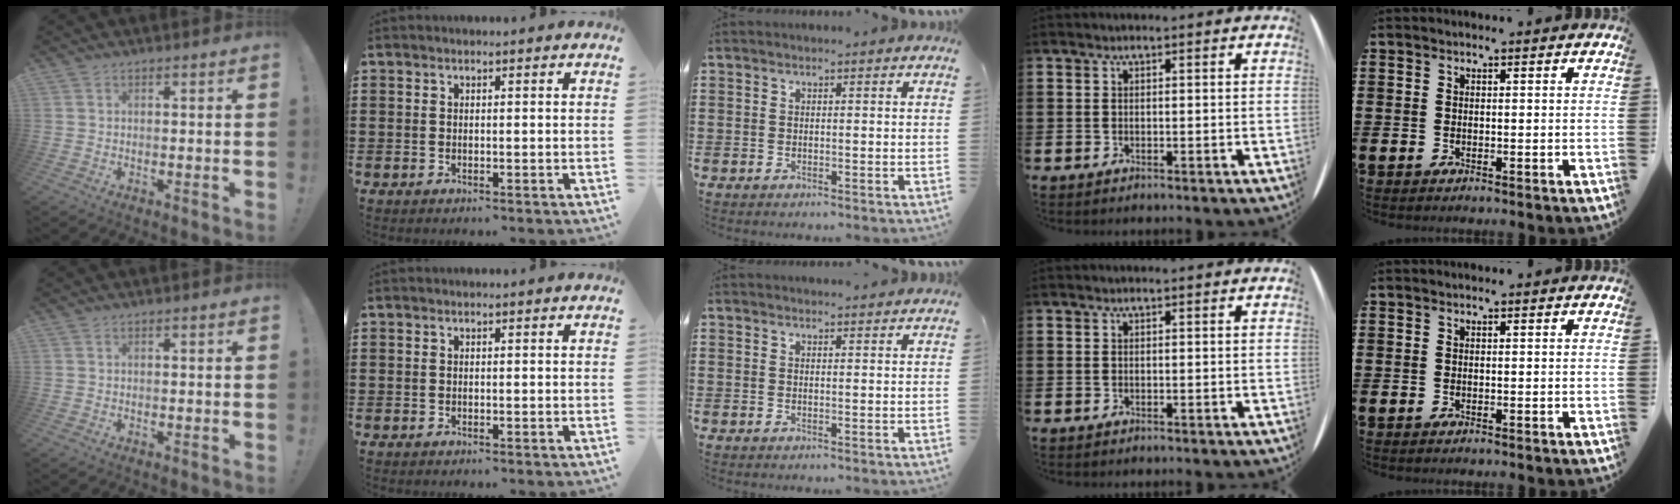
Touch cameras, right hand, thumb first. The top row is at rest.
{"middle": {"total": 1.0, "force": [0.9, 0.1, 0.2], "torque": [0.002, -0.004, 0.016]}}